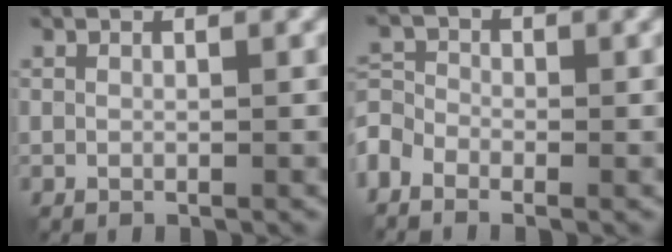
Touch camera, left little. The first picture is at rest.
{"total": 3.1, "force": [-1.9, 2.2, 1.1], "torque": [-0.025, 0.002, -0.038]}